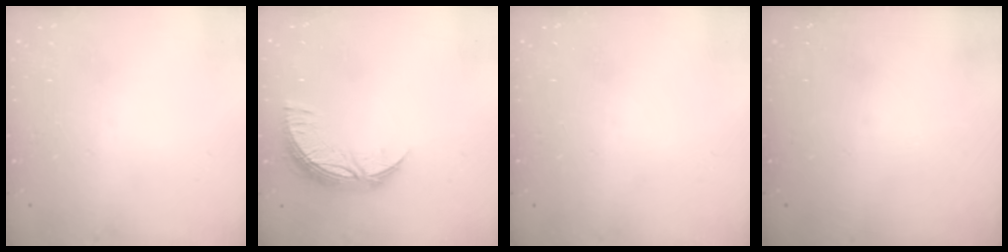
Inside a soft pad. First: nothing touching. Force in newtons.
{"total": 10.0, "press": 10.0, "slide": 0.5}
{"total": 0.0}
{"total": 0.0}